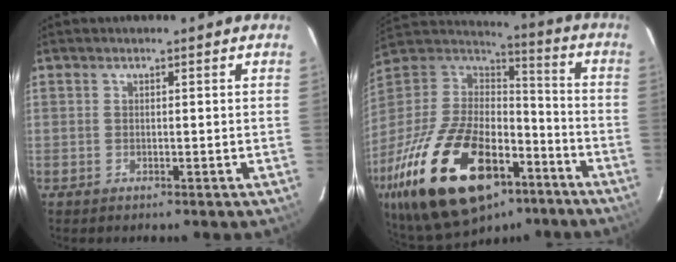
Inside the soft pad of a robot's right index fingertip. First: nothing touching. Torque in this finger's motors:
{"motor_torque": [1.22, -0.92, 1.05, 0.21]}